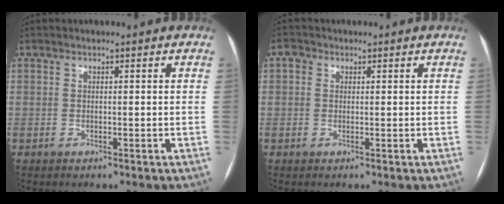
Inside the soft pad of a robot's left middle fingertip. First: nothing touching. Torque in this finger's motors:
{"motor_torque": [-0.01, 0.00, -0.03, -0.01]}